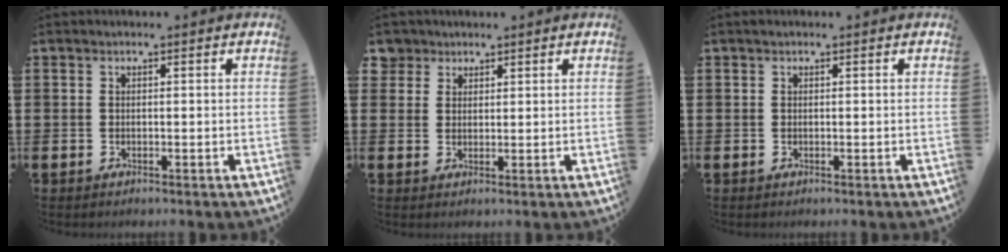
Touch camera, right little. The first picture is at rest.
{"total": 2.8, "force": [2.2, 1.8, -0.2], "torque": [0.006, 0.001, 0.039]}
{"total": 0.0}